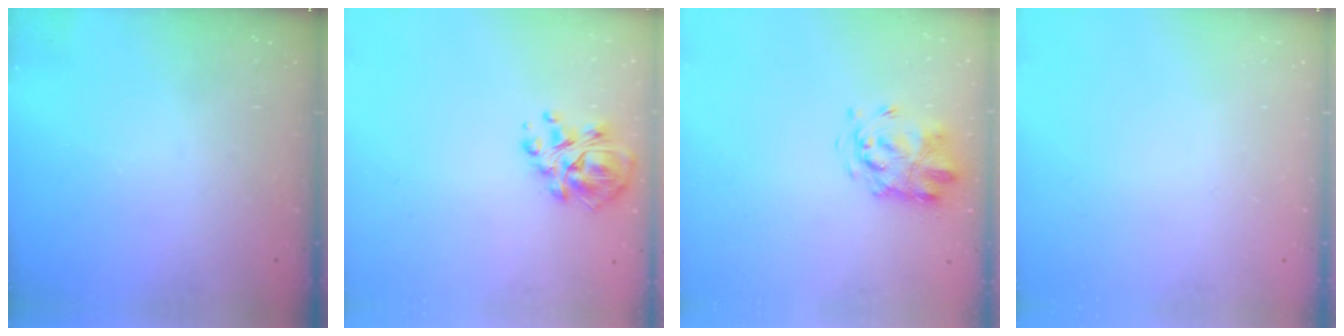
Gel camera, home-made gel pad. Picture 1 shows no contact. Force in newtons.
{"total": 9.6, "press": 9.0, "slide": 3.1}
{"total": 3.4, "press": 3.2, "slide": 1.2}
{"total": 0.0}